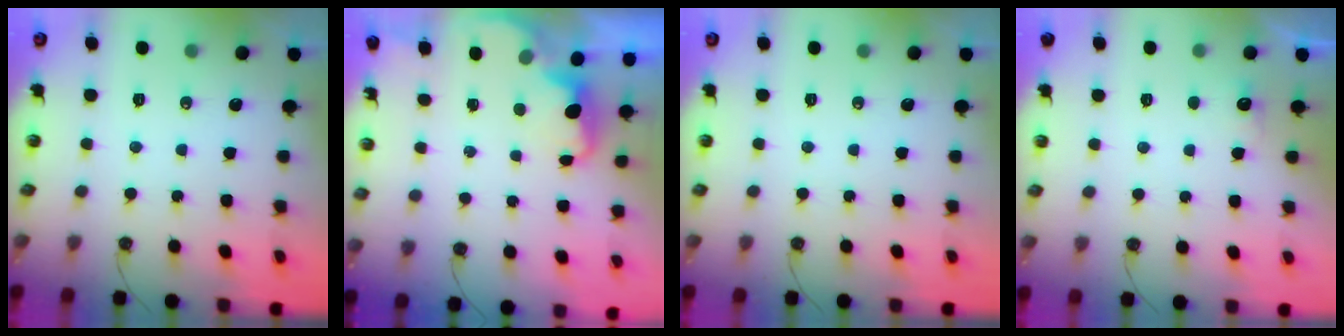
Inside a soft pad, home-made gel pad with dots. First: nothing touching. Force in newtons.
{"total": 4.0, "press": 3.9, "slide": 0.6}
{"total": 0.0}
{"total": 2.9, "press": 2.7, "slide": 0.9}